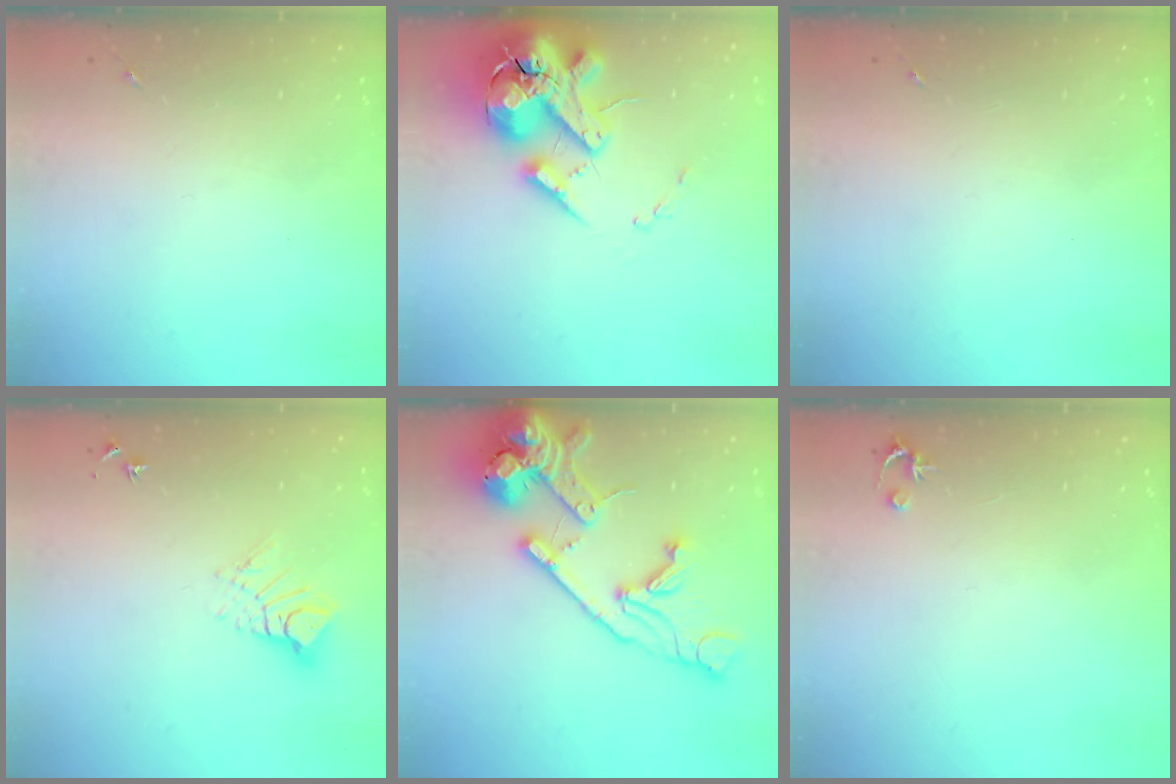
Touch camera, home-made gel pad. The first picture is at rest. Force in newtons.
{"total": 20.7, "press": 20.4, "slide": 3.5}
{"total": 0.0}
{"total": 9.1, "press": 9.0, "slide": 1.0}
{"total": 23.6, "press": 23.4, "slide": 3.5}
{"total": 2.5, "press": 2.5, "slide": 0.2}